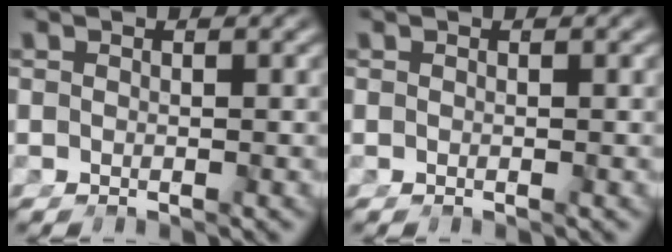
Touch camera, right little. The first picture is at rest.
{"total": 0.0}